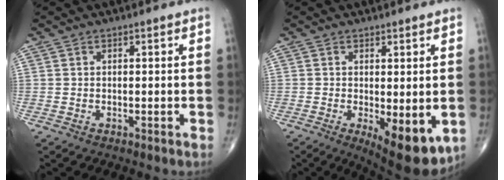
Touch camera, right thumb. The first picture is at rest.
{"total": 10.3, "force": [-2.6, 3.8, 9.2], "torque": [-0.121, -0.023, -0.026]}